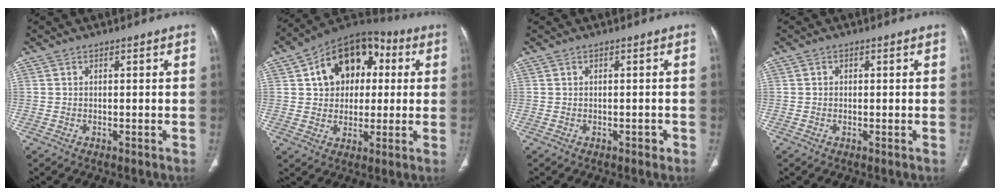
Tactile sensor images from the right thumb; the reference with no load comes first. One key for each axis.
{"total": 16.3, "fx": 3.8, "fy": 12.0, "fz": 10.4, "tx": -0.117, "ty": 0.021, "tz": 0.053}
{"total": 1.0, "fx": -0.4, "fy": 0.7, "fz": 0.6, "tx": -0.005, "ty": 0.001, "tz": -0.004}
{"total": 0.7, "fx": 0.1, "fy": 0.6, "fz": 0.2, "tx": 0.003, "ty": 0.002, "tz": 0.000}